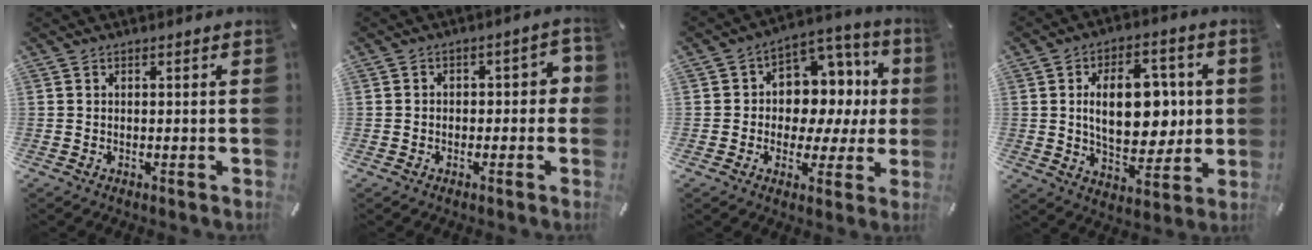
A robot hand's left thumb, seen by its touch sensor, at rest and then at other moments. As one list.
[{"total": 4.1, "force": [-1.5, 2.8, 2.5], "torque": [-0.038, 0.015, -0.033]}, {"total": 11.5, "force": [1.1, 9.8, 5.9], "torque": [-0.069, -0.023, 0.029]}, {"total": 16.3, "force": [1.8, 10.2, 12.7], "torque": [-0.209, 0.006, 0.028]}]